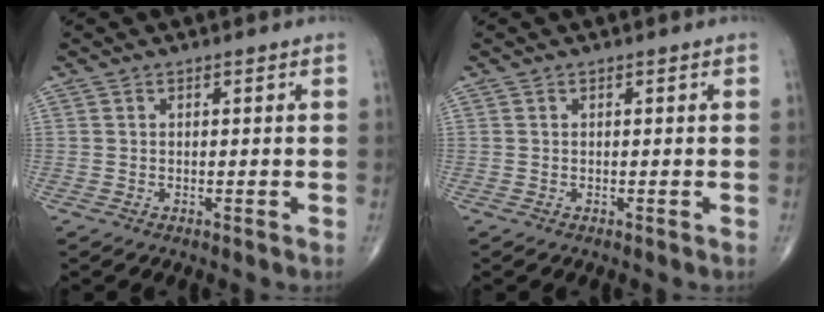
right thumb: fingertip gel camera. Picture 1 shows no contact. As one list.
[{"total": 0.0}]